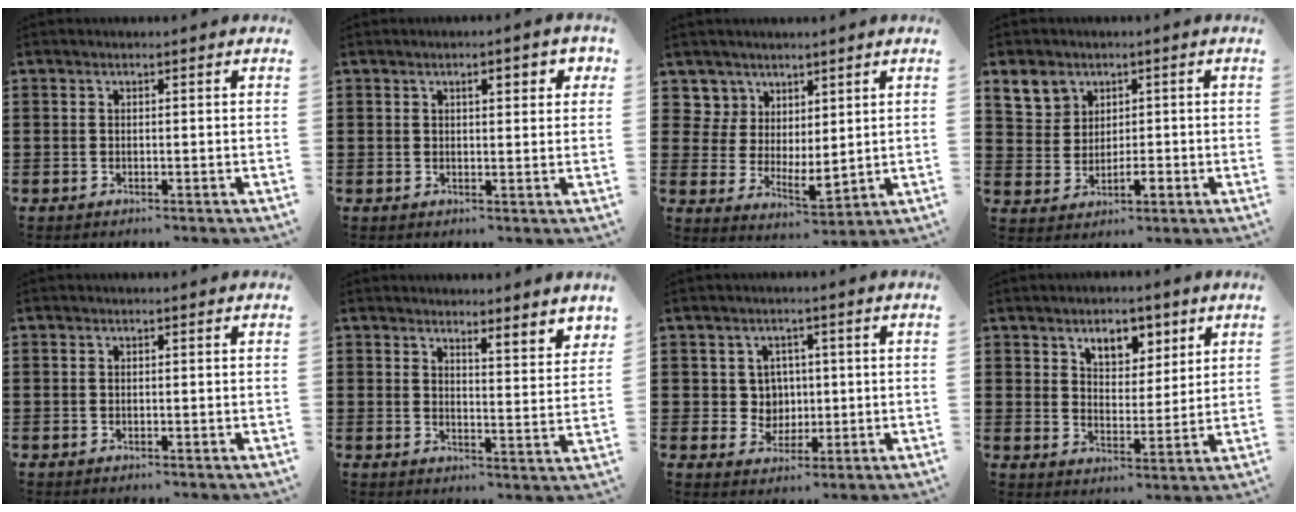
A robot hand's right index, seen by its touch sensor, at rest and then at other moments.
{"total": 2.7, "force": [1.0, 0.8, 2.4], "torque": [-0.032, 0.001, 0.010]}
{"total": 5.1, "force": [3.7, 3.5, 0.2], "torque": [-0.036, -0.024, 0.070]}
{"total": 6.0, "force": [2.5, 5.0, 1.9], "torque": [-0.052, 0.017, 0.048]}
{"total": 0.0}
{"total": 3.1, "force": [3.1, 0.3, 0.4], "torque": [-0.021, -0.011, 0.055]}
{"total": 3.9, "force": [0.6, 3.7, 1.1], "torque": [-0.031, 0.009, 0.007]}
{"total": 5.8, "force": [3.9, 3.4, 2.6], "torque": [-0.046, -0.002, 0.065]}